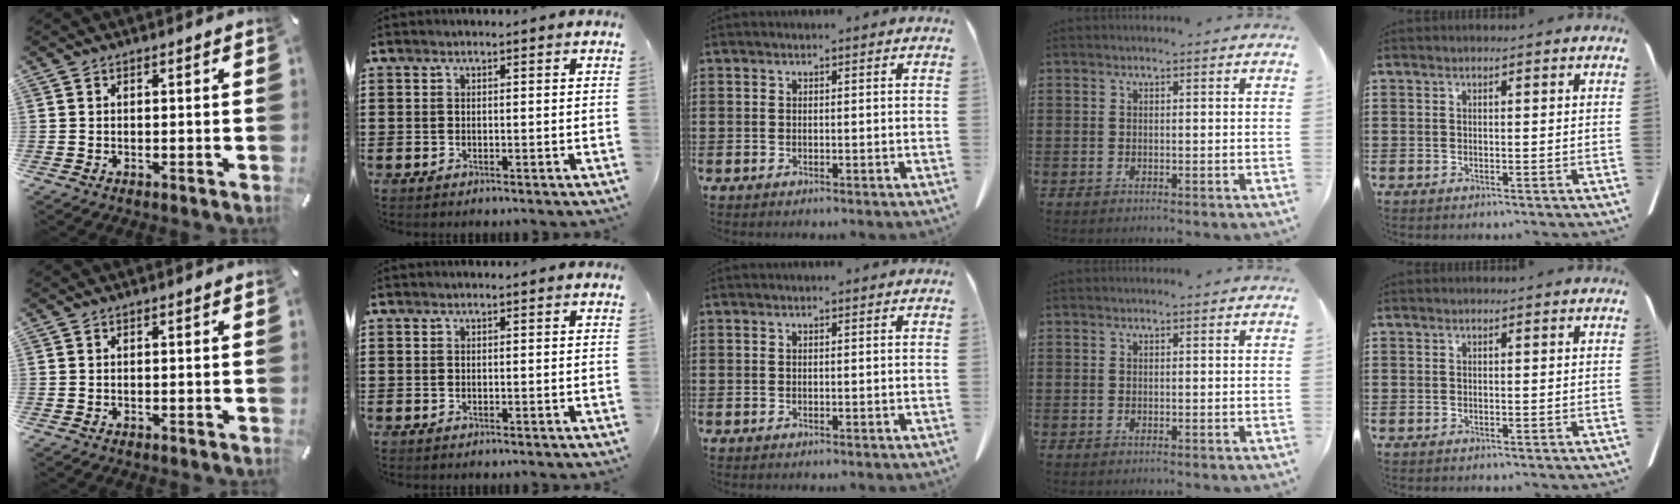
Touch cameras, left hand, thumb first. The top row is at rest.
{}